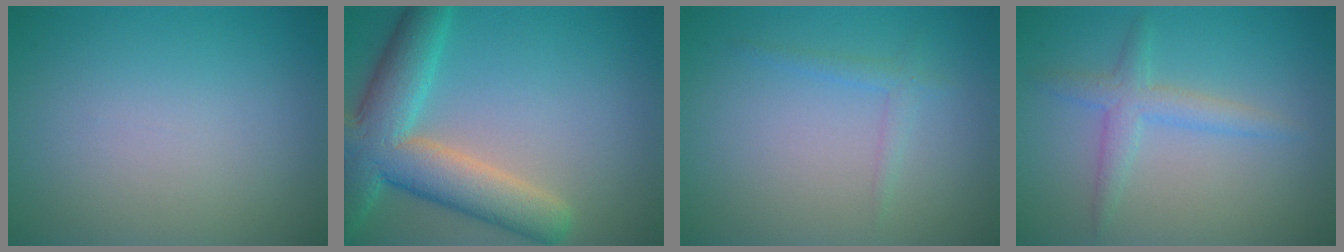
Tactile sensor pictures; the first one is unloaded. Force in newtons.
{"total": 8.5, "press": 8.4, "slide": 0.6}
{"total": 1.2, "press": 1.2, "slide": 0.1}
{"total": 1.8, "press": 1.8, "slide": 0.1}